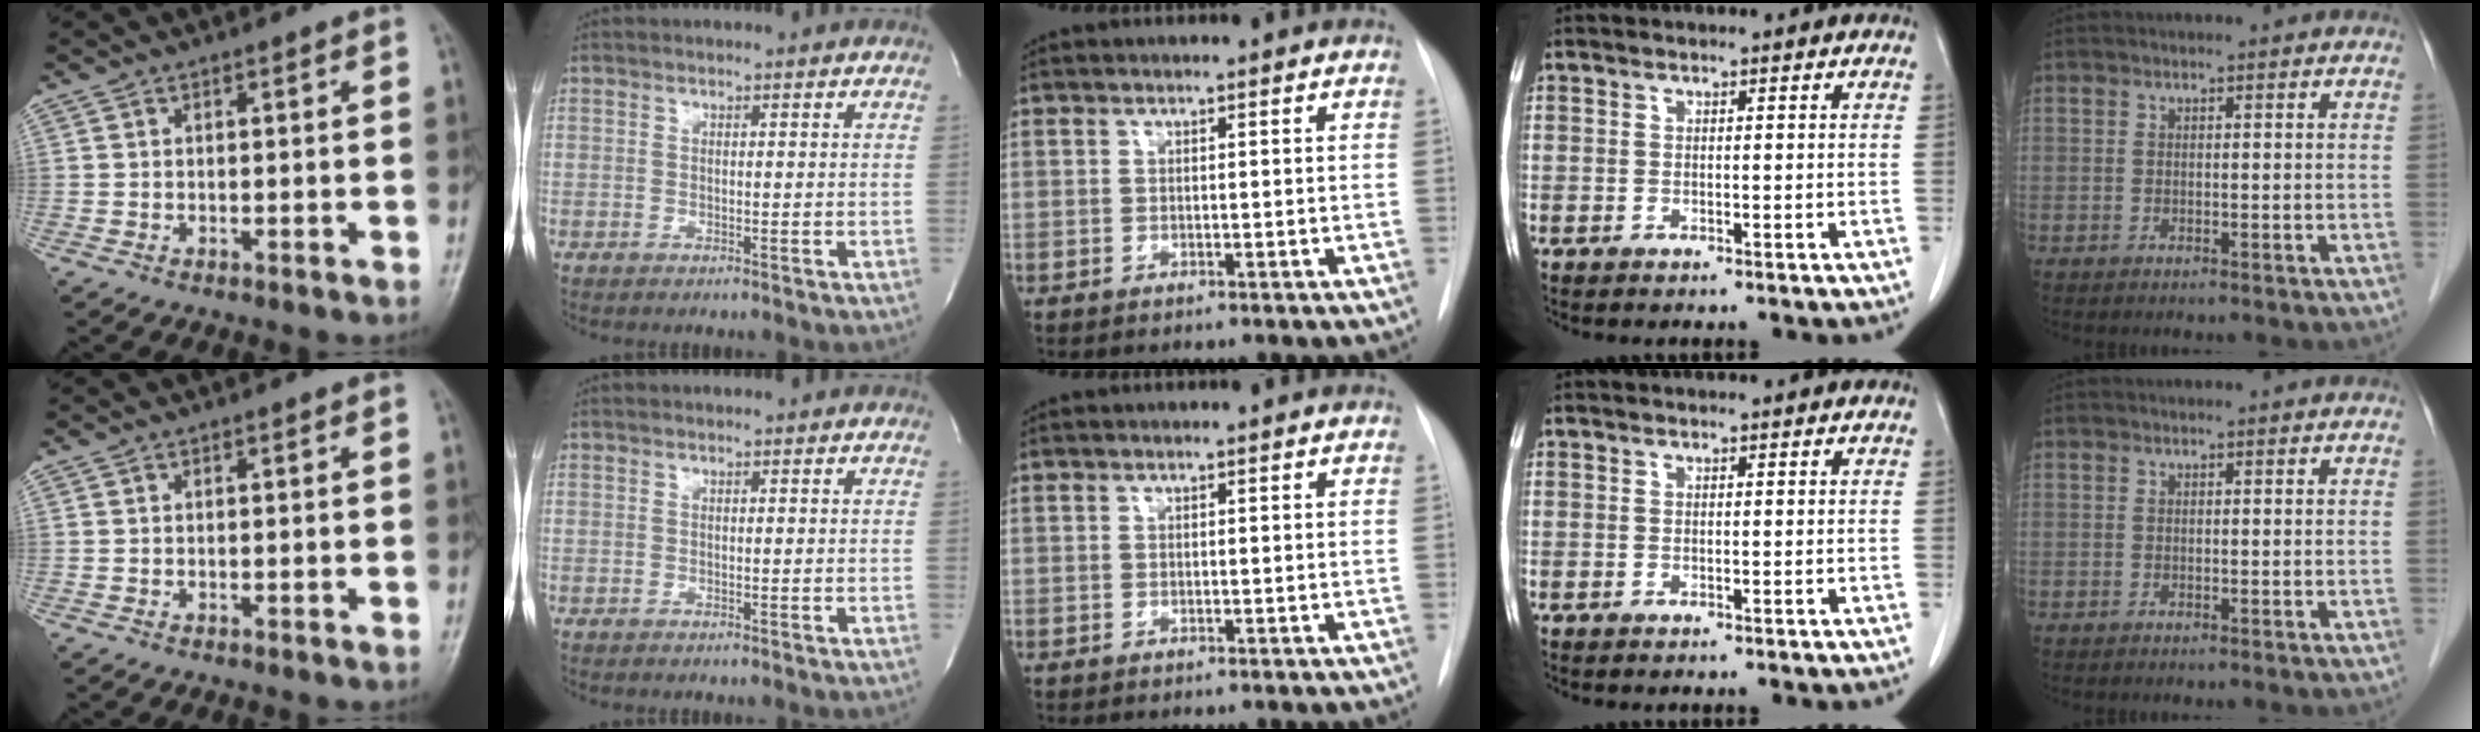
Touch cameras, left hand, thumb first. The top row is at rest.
{}